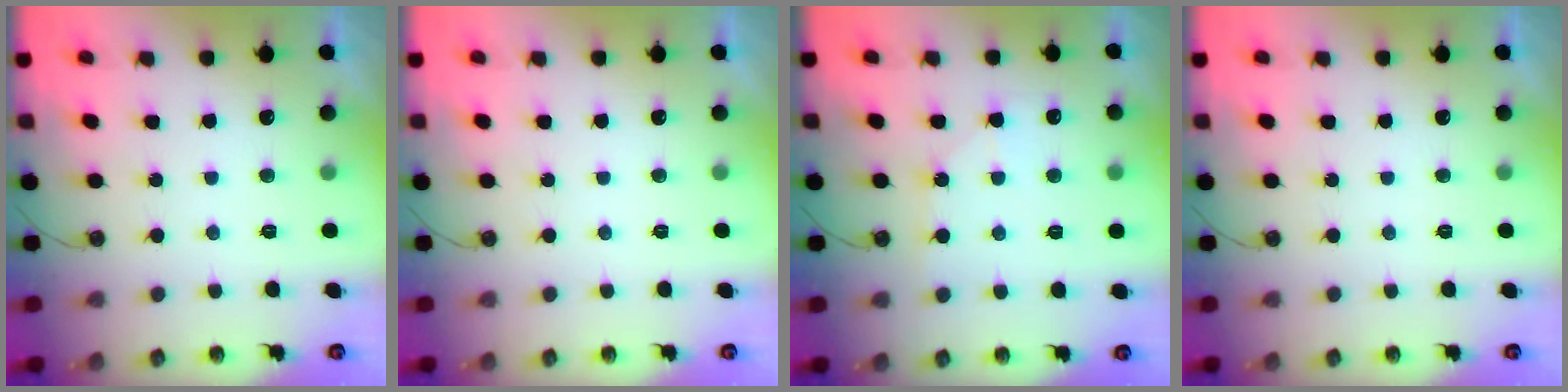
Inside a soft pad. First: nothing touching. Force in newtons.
{"total": 0.0}
{"total": 6.0, "press": 6.0, "slide": 0.8}
{"total": 0.0}